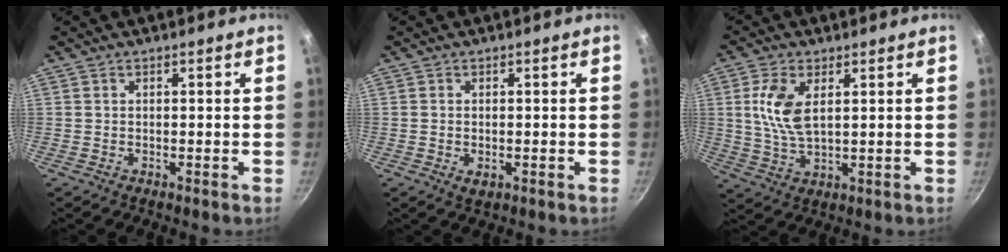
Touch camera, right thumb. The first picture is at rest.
{"total": 2.2, "force": [-0.5, 1.3, 1.6], "torque": [-0.027, -0.005, -0.006]}
{"total": 8.4, "force": [2.2, 4.2, 6.9], "torque": [-0.136, -0.008, 0.045]}